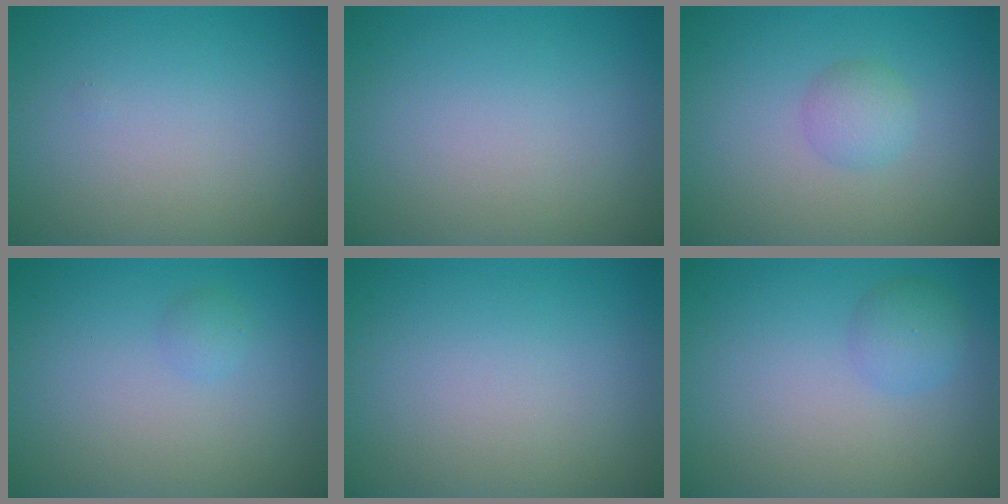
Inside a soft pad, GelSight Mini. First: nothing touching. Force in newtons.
{"total": 0.0}
{"total": 1.8, "press": 1.8, "slide": 0.1}
{"total": 0.8, "press": 0.8, "slide": 0.1}
{"total": 0.0}
{"total": 2.0, "press": 2.0, "slide": 0.0}